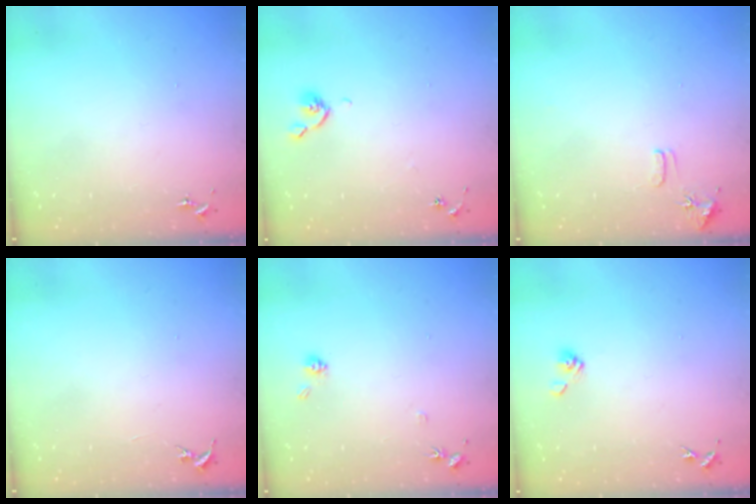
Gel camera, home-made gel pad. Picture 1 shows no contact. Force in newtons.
{"total": 4.4, "press": 4.3, "slide": 0.8}
{"total": 8.1, "press": 8.1, "slide": 0.7}
{"total": 0.0}
{"total": 5.8, "press": 5.7, "slide": 1.1}
{"total": 5.8, "press": 5.3, "slide": 2.3}